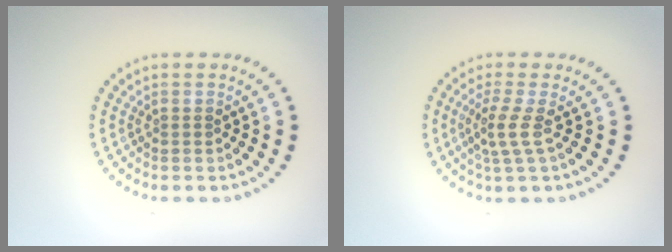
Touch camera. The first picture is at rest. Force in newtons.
{"total": 2.2, "press": 1.4, "slide": 1.6}